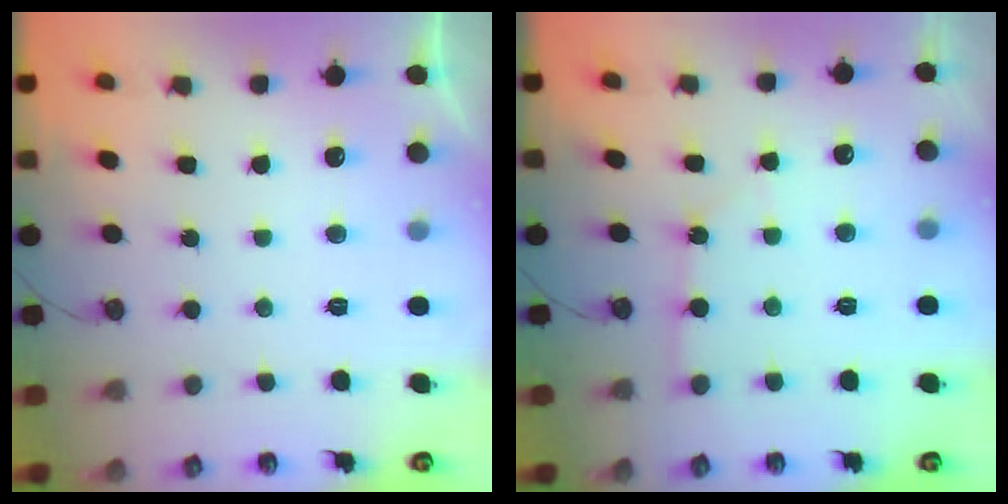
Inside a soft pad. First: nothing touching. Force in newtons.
{"total": 2.4, "press": 2.3, "slide": 0.3}